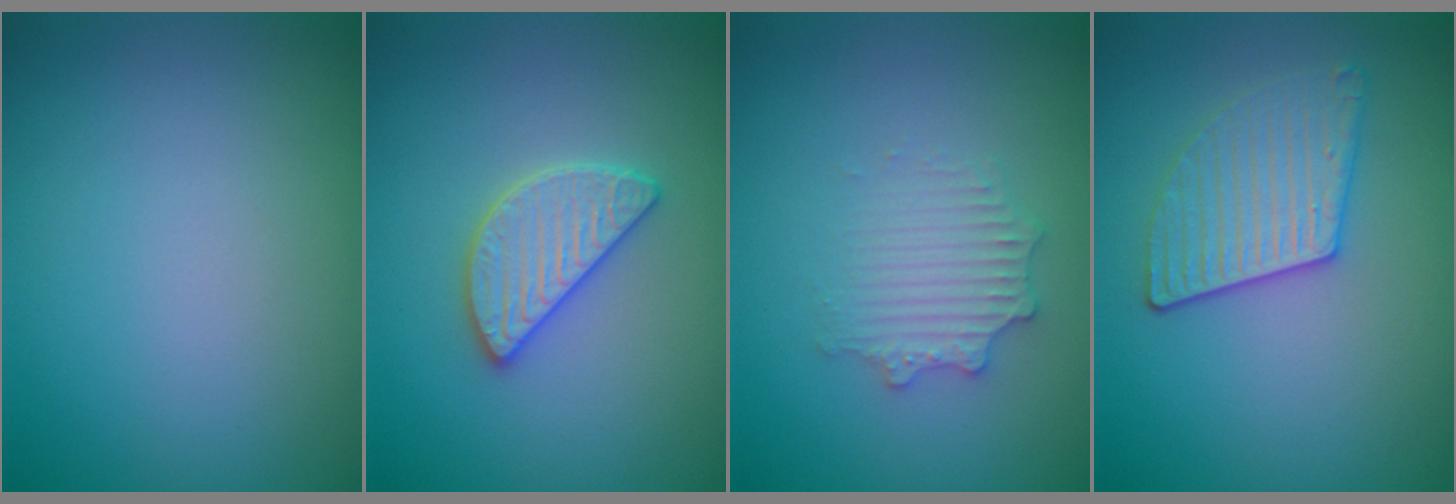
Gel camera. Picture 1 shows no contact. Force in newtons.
{"total": 2.9, "press": 2.9, "slide": 0.3}
{"total": 2.6, "press": 2.6, "slide": 0.4}
{"total": 2.9, "press": 2.9, "slide": 0.6}